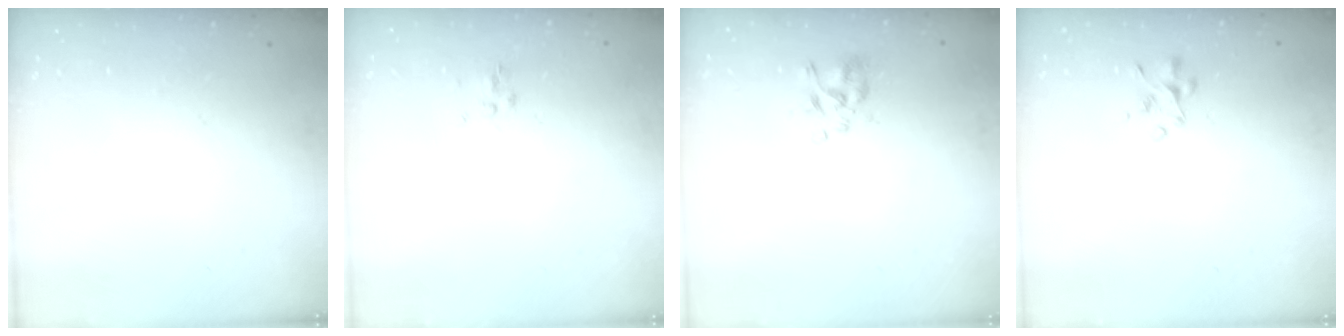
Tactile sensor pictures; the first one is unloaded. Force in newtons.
{"total": 3.4, "press": 3.1, "slide": 1.4}
{"total": 2.2, "press": 2.1, "slide": 0.8}
{"total": 2.8, "press": 2.7, "slide": 0.7}